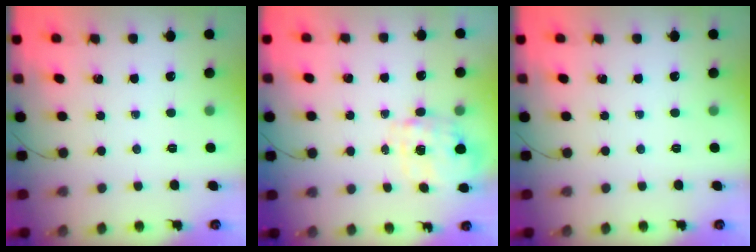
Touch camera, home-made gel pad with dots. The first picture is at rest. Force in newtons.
{"total": 3.9, "press": 3.8, "slide": 0.8}
{"total": 0.0}